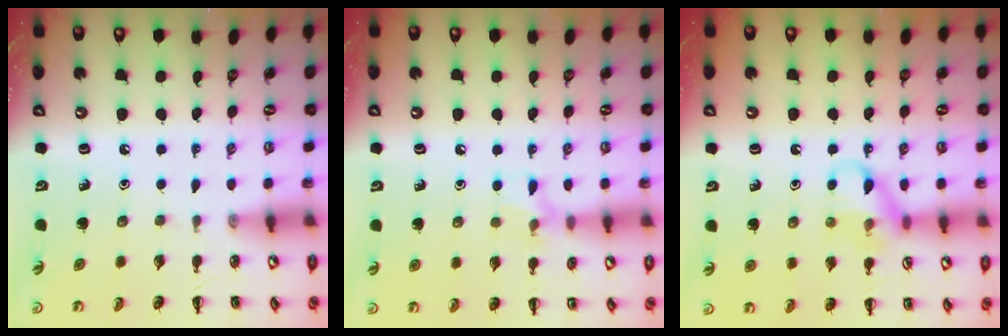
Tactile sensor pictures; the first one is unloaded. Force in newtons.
{"total": 7.0, "press": 6.8, "slide": 1.8}
{"total": 10.9, "press": 10.8, "slide": 1.7}